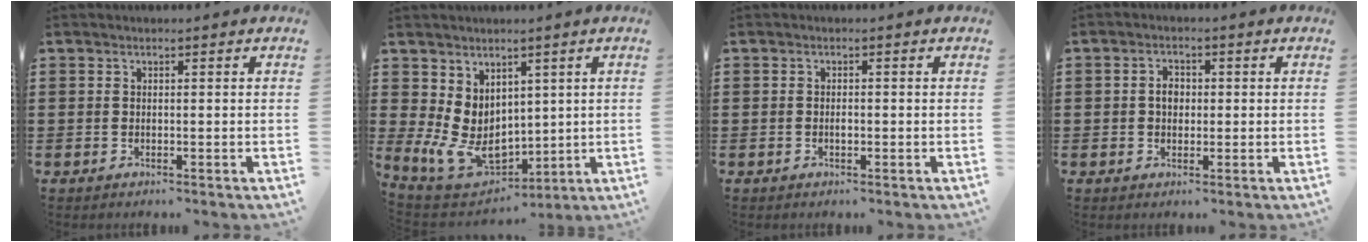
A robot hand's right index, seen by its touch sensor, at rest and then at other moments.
{"total": 9.4, "force": [1.0, 7.5, 5.6], "torque": [-0.139, -0.008, 0.029]}
{"total": 0.9, "force": [-0.2, 0.4, 0.8], "torque": [-0.016, -0.001, -0.003]}
{"total": 2.6, "force": [0.1, 1.8, 1.8], "torque": [-0.038, 0.007, 0.000]}